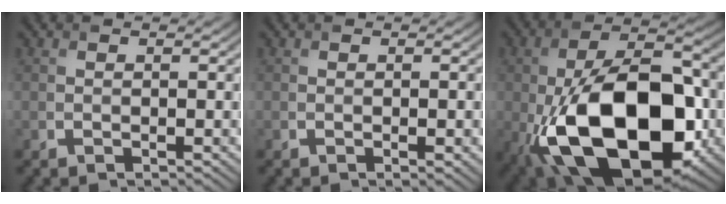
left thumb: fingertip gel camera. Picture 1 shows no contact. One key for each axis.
{"total": 1.1, "fx": -0.2, "fy": 0.2, "fz": 1.0, "tx": -0.015, "ty": 0.001, "tz": -0.003}
{"total": 19.5, "fx": -5.7, "fy": 10.8, "fz": 15.3, "tx": -0.286, "ty": -0.030, "tz": -0.092}